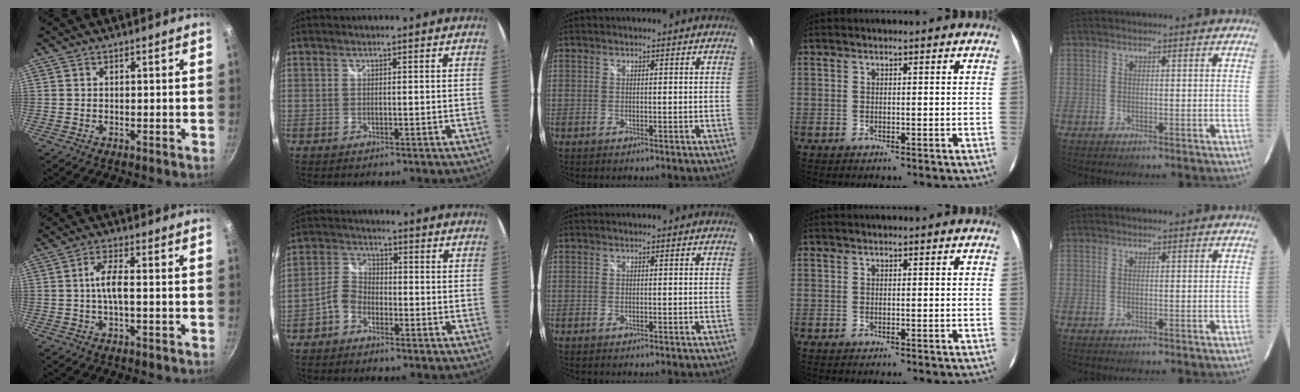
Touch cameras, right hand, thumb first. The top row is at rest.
{"thumb": {"total": 4.5, "force": [-0.5, 1.4, 4.3], "torque": [-0.094, 0.015, -0.015]}, "index": {"total": 4.6, "force": [-2.8, 3.0, 2.0], "torque": [-0.044, 0.015, -0.059]}}